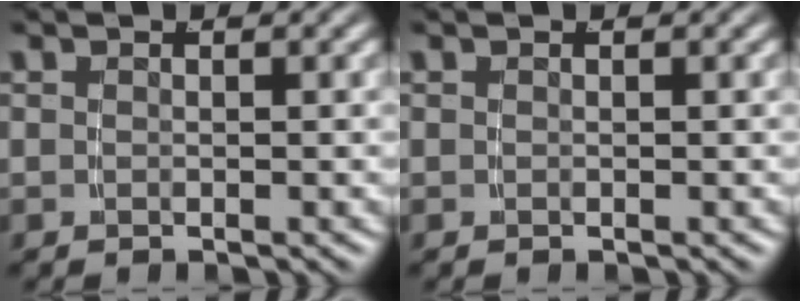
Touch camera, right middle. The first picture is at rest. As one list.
[{"total": 0.0}]